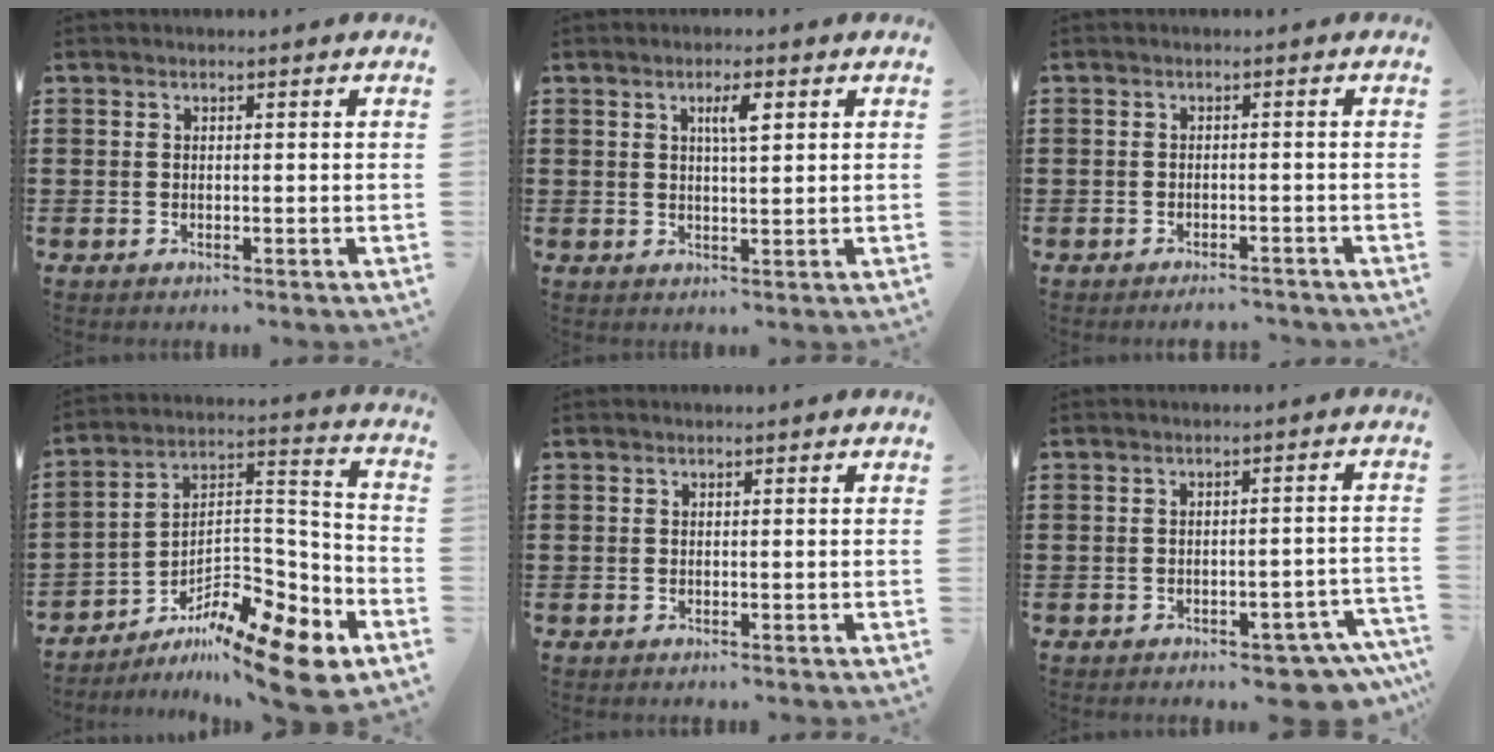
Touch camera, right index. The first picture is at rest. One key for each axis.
{"total": 3.6, "fx": 1.4, "fy": 0.8, "fz": 3.2, "tx": -0.058, "ty": 0.004, "tz": 0.018}
{"total": 2.0, "fx": -2.0, "fy": 0.3, "fz": -0.1, "tx": -0.004, "ty": 0.003, "tz": -0.046}
{"total": 12.7, "fx": -8.8, "fy": 2.6, "fz": 8.8, "tx": -0.123, "ty": 0.027, "tz": -0.158}
{"total": 0.0}
{"total": 4.3, "fx": -3.8, "fy": 0.7, "fz": 1.9, "tx": -0.029, "ty": -0.001, "tz": -0.070}